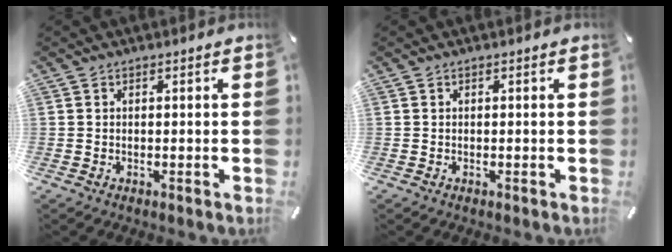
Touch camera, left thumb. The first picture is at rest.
{"total": 0.0}